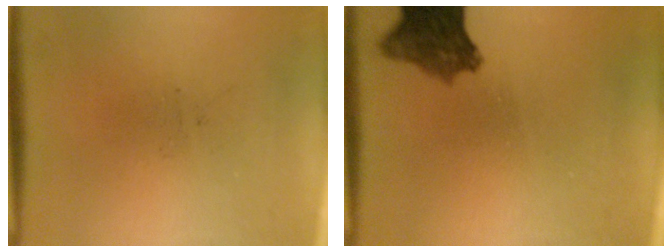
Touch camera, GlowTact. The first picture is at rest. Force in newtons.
{"total": 7.3}